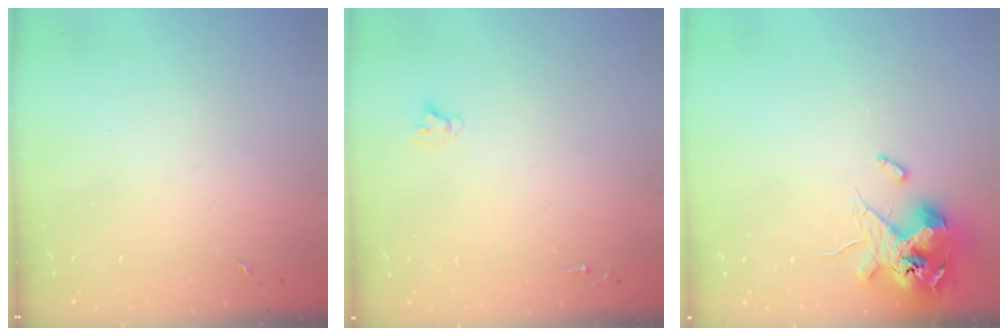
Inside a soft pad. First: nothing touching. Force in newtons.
{"total": 2.7, "press": 2.7, "slide": 0.2}
{"total": 12.7, "press": 12.5, "slide": 2.2}